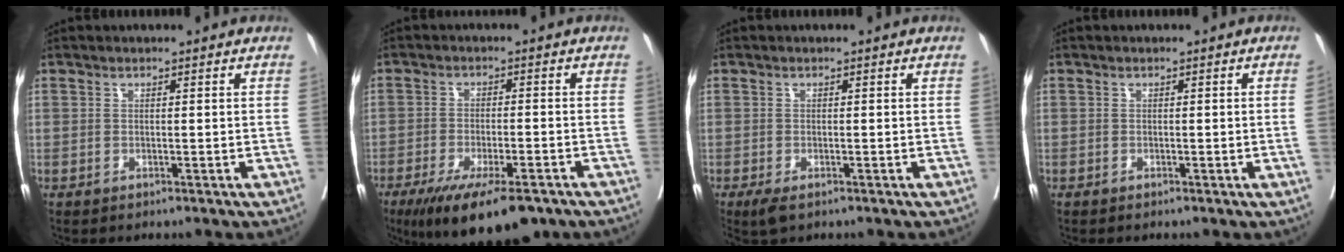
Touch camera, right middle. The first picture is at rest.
{"total": 13.0, "force": [-9.1, 3.1, 8.7], "torque": [-0.132, -0.024, -0.142]}
{"total": 2.7, "force": [-1.7, 1.0, 1.8], "torque": [-0.037, -0.007, -0.025]}
{"total": 0.7, "force": [-0.1, -0.2, 0.7], "torque": [-0.009, -0.001, 0.001]}